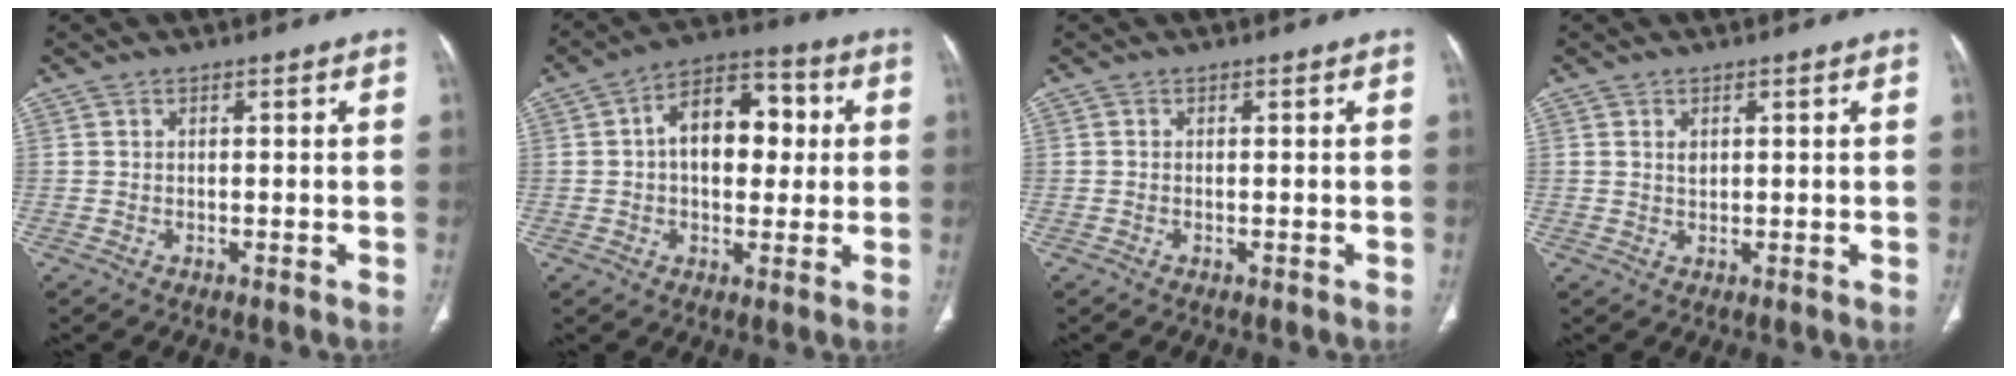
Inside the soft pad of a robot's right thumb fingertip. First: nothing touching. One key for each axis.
{"total": 13.2, "fx": 1.6, "fy": 8.2, "fz": 10.2, "tx": -0.120, "ty": 0.025, "tz": 0.016}
{"total": 0.0}
{"total": 1.2, "fx": 0.5, "fy": 0.8, "fz": 0.8, "tx": -0.012, "ty": -0.004, "tz": 0.011}